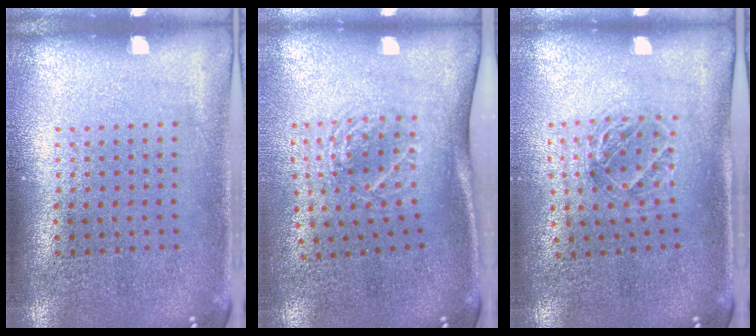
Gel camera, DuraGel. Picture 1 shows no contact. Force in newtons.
{"total": 1.8, "press": 1.3, "slide": 1.4}
{"total": 1.1, "press": 1.1, "slide": 0.2}